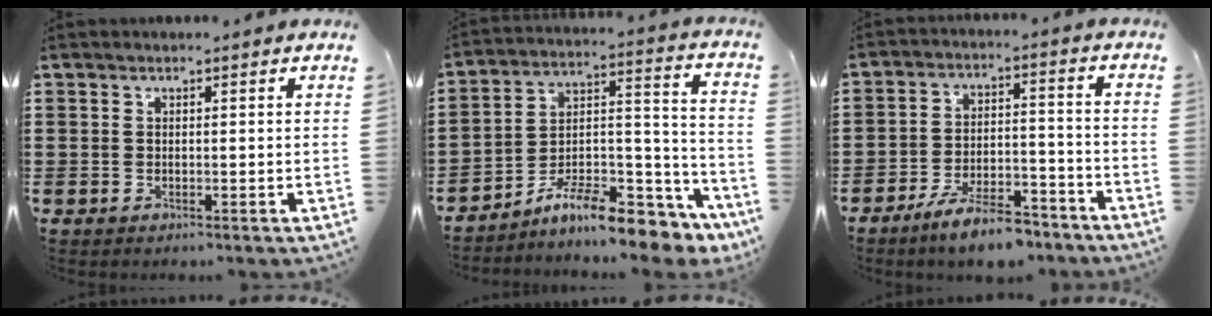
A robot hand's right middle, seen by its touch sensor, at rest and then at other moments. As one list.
[{"total": 10.8, "force": [-9.4, 1.7, 5.1], "torque": [-0.074, 0.023, -0.179]}, {"total": 8.2, "force": [-7.2, 1.8, 3.6], "torque": [-0.061, 0.017, -0.132]}]